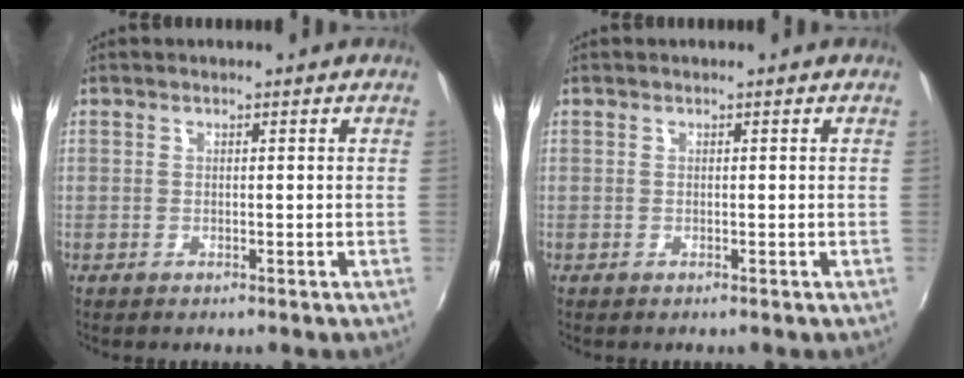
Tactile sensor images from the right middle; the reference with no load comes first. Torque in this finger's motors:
{"motor_torque": [0.00, 0.00, -0.02, 0.01]}